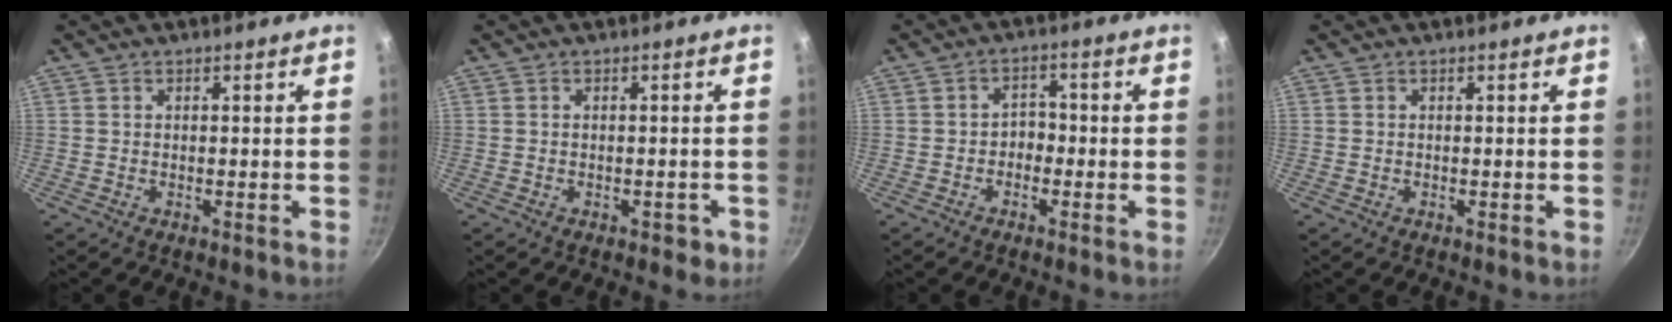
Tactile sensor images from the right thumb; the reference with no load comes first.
{"total": 1.8, "force": [-1.0, 1.1, 1.0], "torque": [-0.007, 0.007, -0.010]}
{"total": 3.2, "force": [-1.2, 2.4, 1.6], "torque": [0.002, 0.017, -0.029]}
{"total": 0.0}